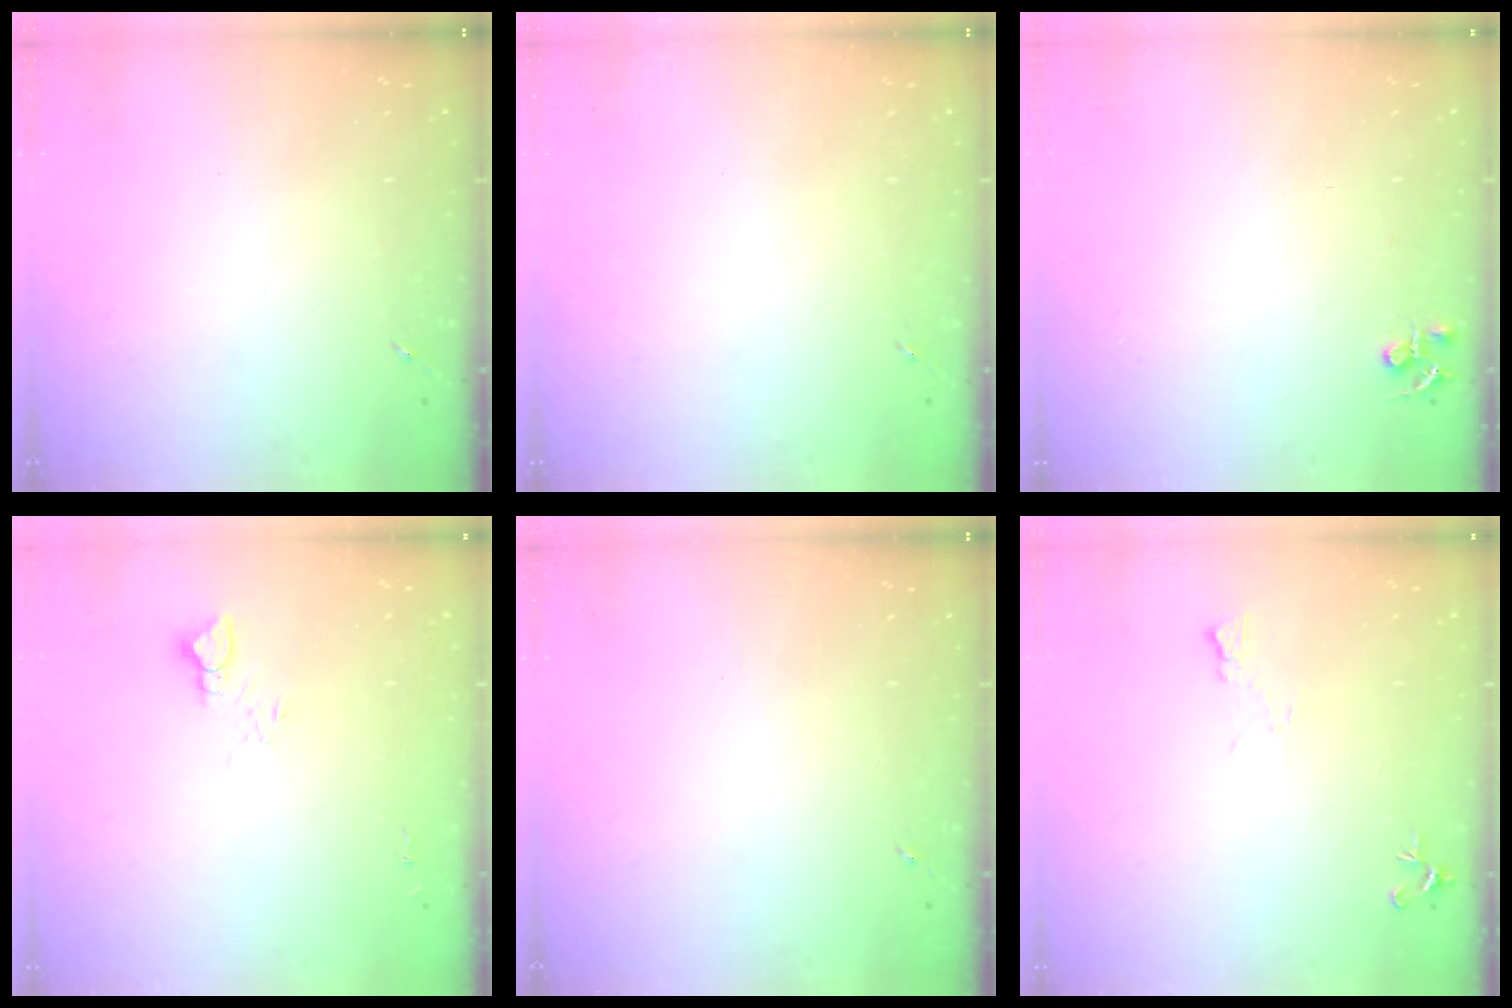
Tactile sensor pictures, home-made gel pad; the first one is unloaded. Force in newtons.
{"total": 0.0}
{"total": 4.5, "press": 4.4, "slide": 0.5}
{"total": 6.0, "press": 6.0, "slide": 0.4}
{"total": 0.0}
{"total": 5.9, "press": 5.8, "slide": 1.0}